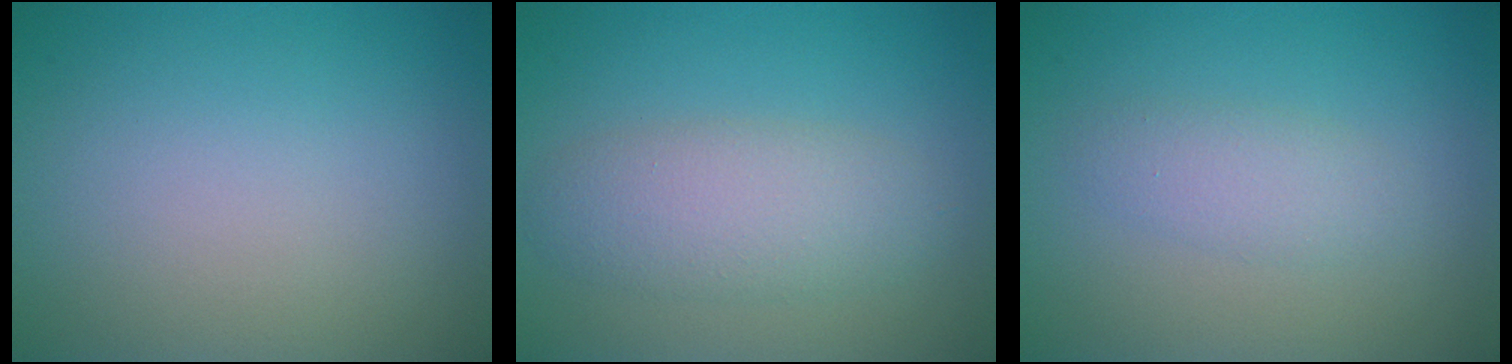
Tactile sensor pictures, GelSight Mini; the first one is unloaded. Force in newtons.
{"total": 4.1, "press": 4.0, "slide": 0.2}
{"total": 2.1, "press": 2.1, "slide": 0.1}